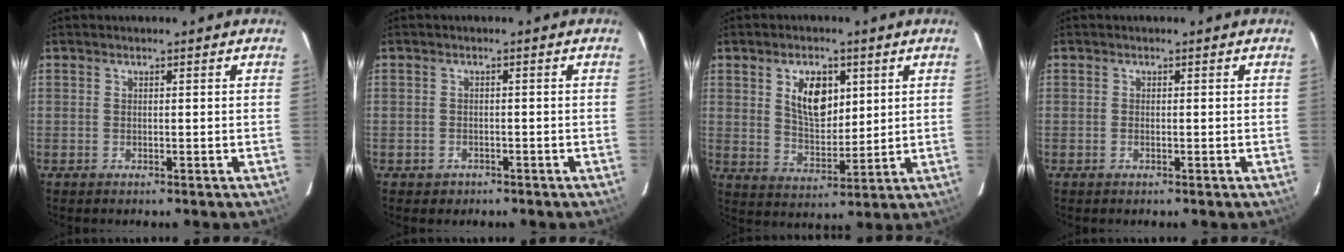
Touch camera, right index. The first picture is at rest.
{"total": 2.1, "force": [-1.2, 1.7, 0.4], "torque": [-0.011, 0.004, -0.011]}
{"total": 9.1, "force": [3.4, 5.2, 6.6], "torque": [-0.113, 0.004, 0.067]}
{"total": 0.6, "force": [-0.2, 0.2, 0.5], "torque": [-0.011, 0.002, -0.004]}